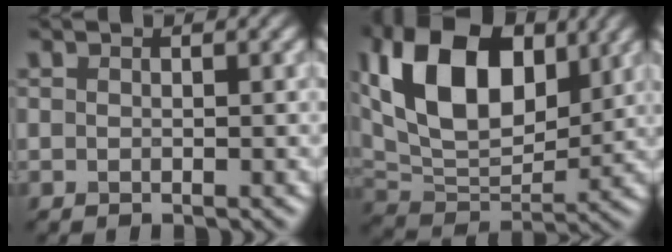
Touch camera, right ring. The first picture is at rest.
{"total": 13.2, "force": [4.6, 7.8, 9.6], "torque": [-0.168, 0.018, 0.075]}